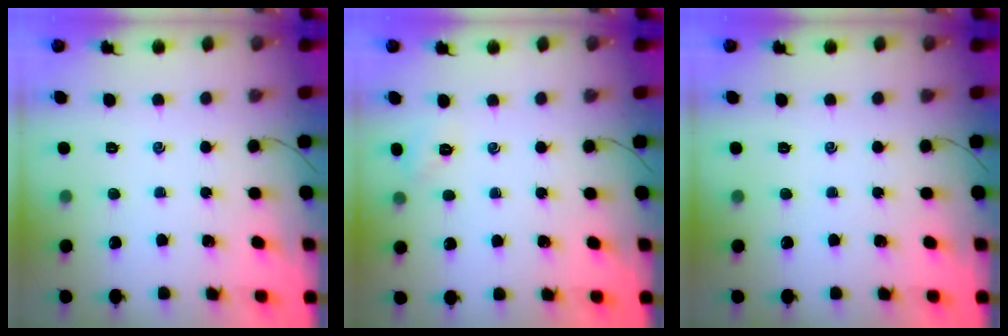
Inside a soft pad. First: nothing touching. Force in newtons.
{"total": 2.1, "press": 2.1, "slide": 0.6}
{"total": 0.0}